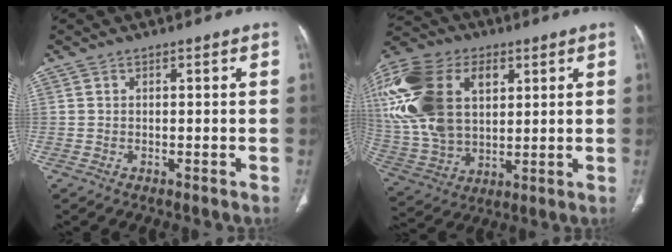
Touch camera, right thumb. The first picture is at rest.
{"total": 27.8, "force": [8.2, 17.7, 19.8], "torque": [-0.441, 0.018, 0.161]}